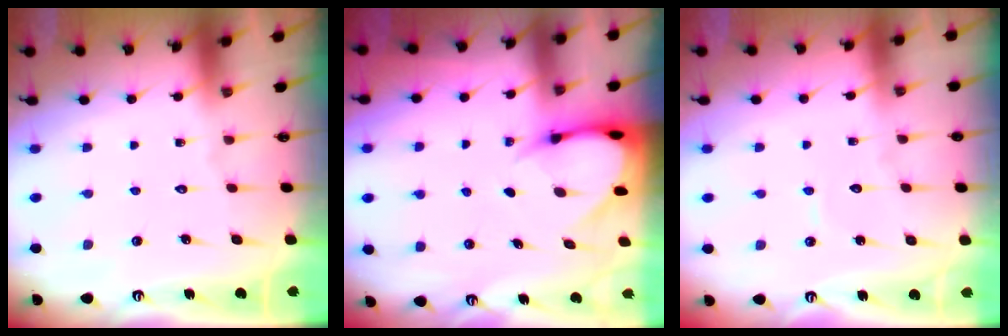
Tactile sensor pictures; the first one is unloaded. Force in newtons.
{"total": 4.7, "press": 4.7, "slide": 0.4}
{"total": 4.0, "press": 4.0, "slide": 0.3}